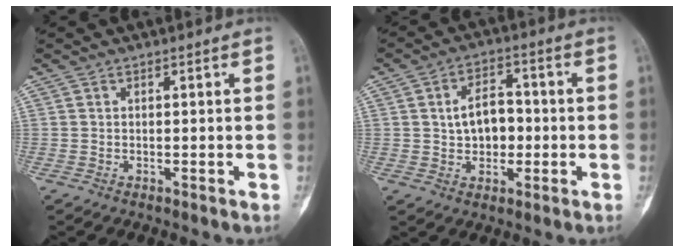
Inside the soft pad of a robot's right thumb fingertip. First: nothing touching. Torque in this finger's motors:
{"motor_torque": [-0.48, 0.83, 0.30, -0.55, -0.02]}